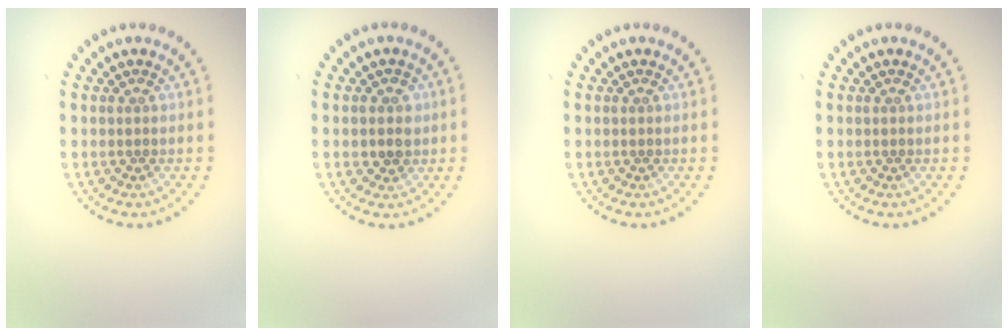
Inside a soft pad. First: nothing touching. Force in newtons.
{"total": 2.0, "press": 1.9, "slide": 0.5}
{"total": 0.0}
{"total": 0.0}